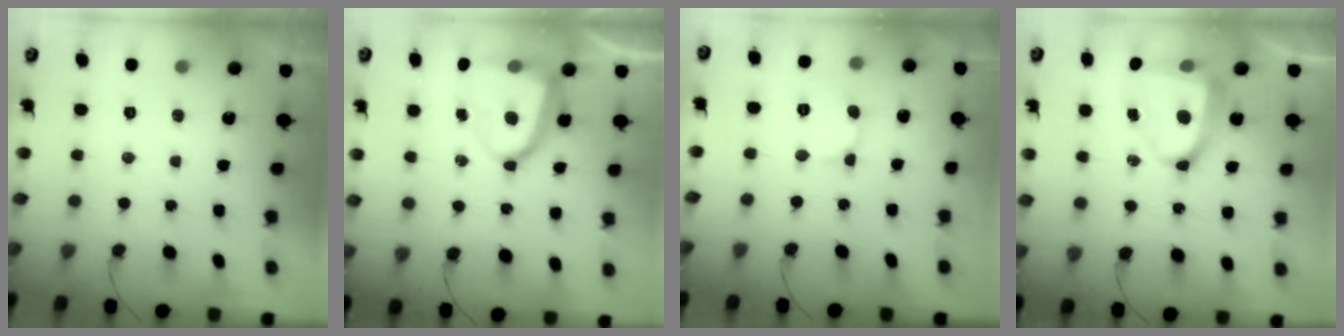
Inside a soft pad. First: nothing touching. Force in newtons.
{"total": 13.2, "press": 13.2, "slide": 1.3}
{"total": 2.1, "press": 2.1, "slide": 0.2}
{"total": 14.6, "press": 14.5, "slide": 1.7}